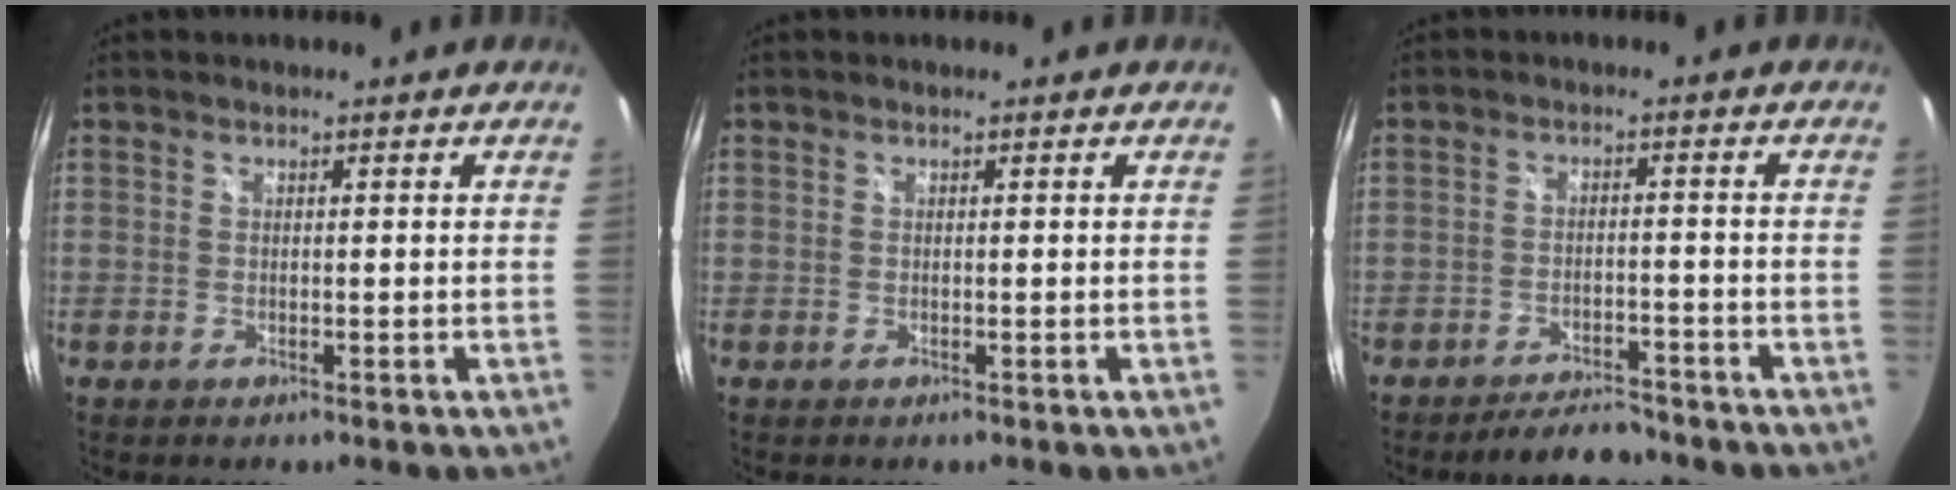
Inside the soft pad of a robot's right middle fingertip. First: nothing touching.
{"total": 0.0}
{"total": 6.5, "force": [-6.0, 1.9, 1.8], "torque": [-0.050, 0.006, -0.084]}